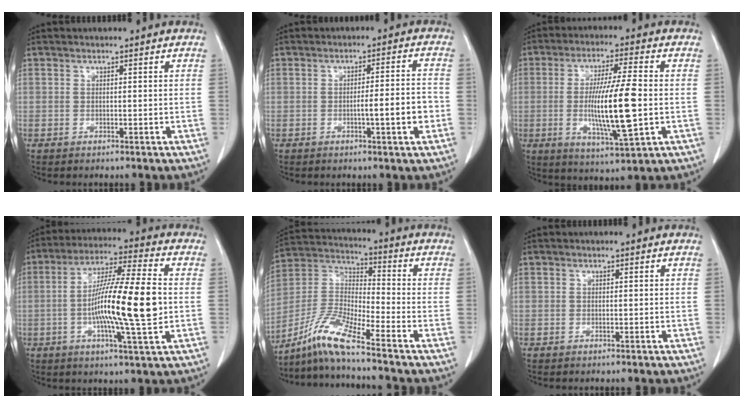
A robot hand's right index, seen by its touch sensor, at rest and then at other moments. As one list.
[{"total": 5.9, "force": [-1.7, 0.1, 5.7], "torque": [-0.081, 0.003, -0.022]}, {"total": 13.9, "force": [-1.4, 1.1, 13.7], "torque": [-0.256, -0.013, -0.025]}, {"total": 15.6, "force": [-1.5, 0.7, 15.5], "torque": [-0.273, 0.000, -0.031]}, {"total": 9.8, "force": [-8.0, -0.4, 5.6], "torque": [-0.131, 0.001, -0.158]}, {"total": 0.0}]